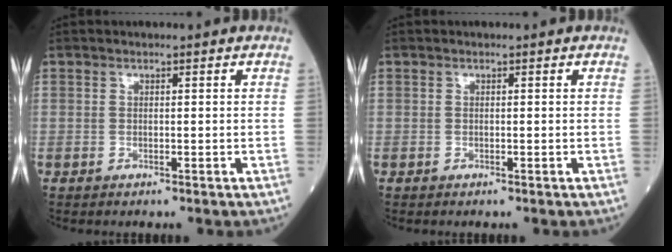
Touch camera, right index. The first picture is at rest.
{"total": 0.0}